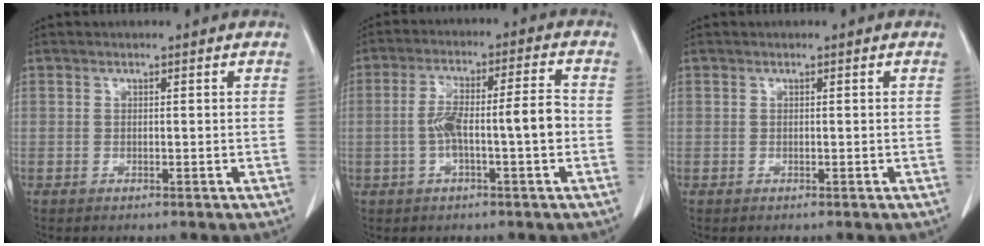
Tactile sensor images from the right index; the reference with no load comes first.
{"total": 8.1, "force": [-1.5, 1.0, 7.9], "torque": [-0.146, 0.026, -0.023]}
{"total": 0.0}